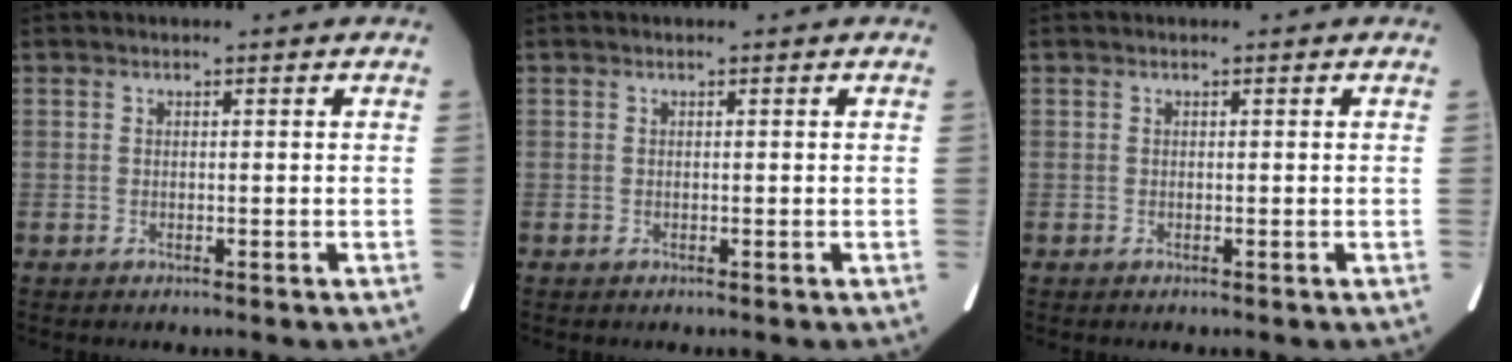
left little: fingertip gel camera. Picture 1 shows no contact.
{"total": 0.0}
{"total": 0.0}